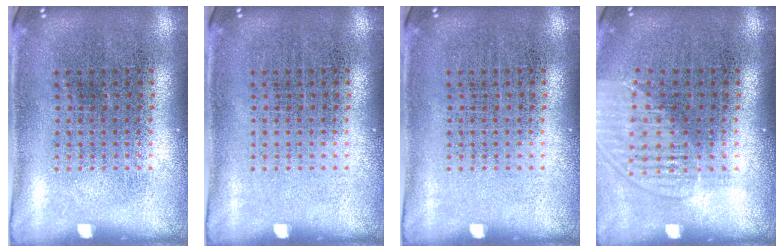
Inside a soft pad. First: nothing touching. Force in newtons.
{"total": 0.0}
{"total": 0.0}
{"total": 1.4, "press": 1.3, "slide": 0.5}